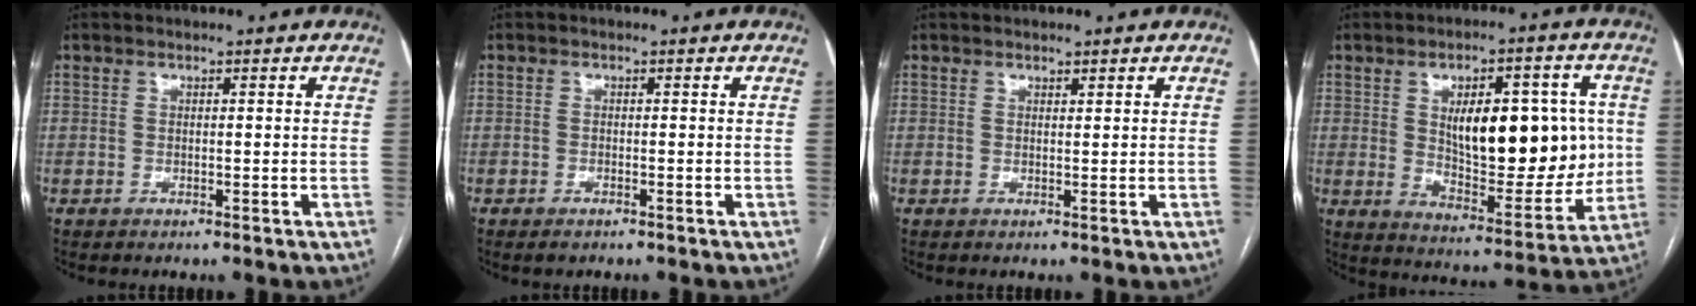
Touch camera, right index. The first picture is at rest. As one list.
[{"total": 1.1, "force": [-0.8, 0.4, 0.7], "torque": [-0.012, -0.001, -0.007]}, {"total": 0.6, "force": [0.5, 0.1, 0.2], "torque": [-0.008, -0.002, 0.009]}, {"total": 17.5, "force": [2.4, 7.4, 15.6], "torque": [-0.229, 0.008, 0.049]}]